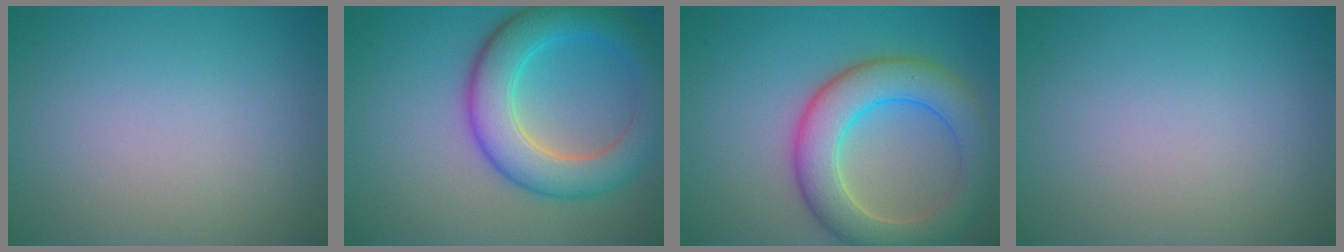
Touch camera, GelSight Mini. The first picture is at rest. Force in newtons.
{"total": 7.1, "press": 7.1, "slide": 0.3}
{"total": 7.3, "press": 7.3, "slide": 0.4}
{"total": 0.0}